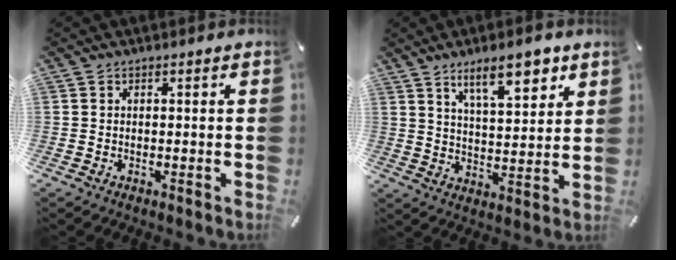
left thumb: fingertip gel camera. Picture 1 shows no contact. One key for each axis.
{"total": 12.3, "fx": 8.0, "fy": 4.6, "fz": 8.2, "tx": -0.120, "ty": -0.035, "tz": 0.135}